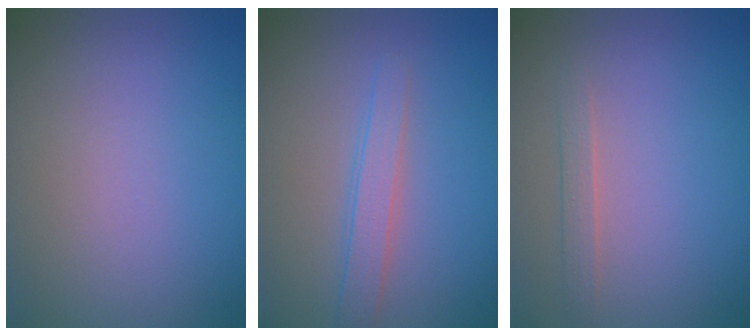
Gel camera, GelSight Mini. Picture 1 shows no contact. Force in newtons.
{"total": 2.1, "press": 2.1, "slide": 0.0}
{"total": 1.1, "press": 1.1, "slide": 0.1}